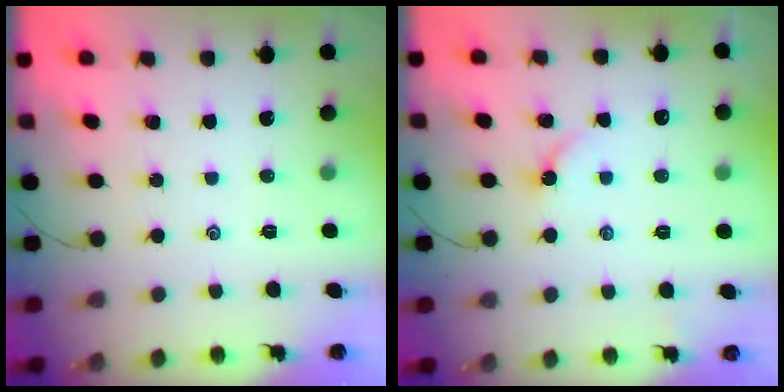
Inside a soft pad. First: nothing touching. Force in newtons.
{"total": 2.7, "press": 2.7, "slide": 0.4}